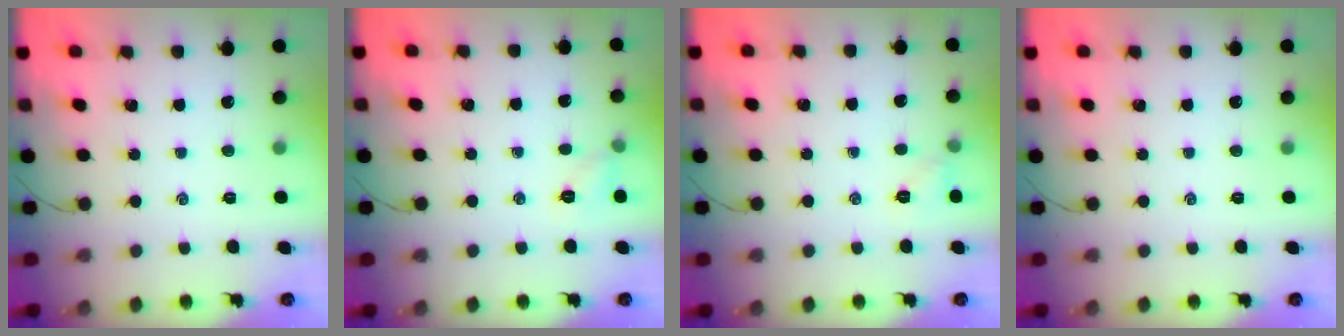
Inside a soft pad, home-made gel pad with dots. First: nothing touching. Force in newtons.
{"total": 5.6, "press": 5.4, "slide": 1.5}
{"total": 4.6, "press": 4.4, "slide": 1.3}
{"total": 0.0}